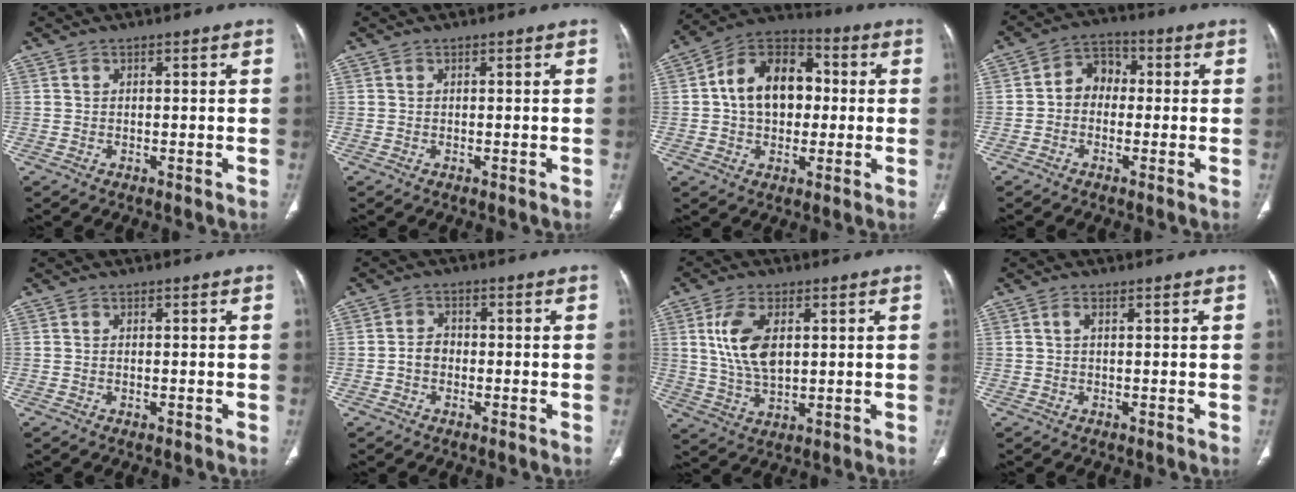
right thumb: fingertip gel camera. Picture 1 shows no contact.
{"total": 0.0}
{"total": 15.4, "force": [1.2, 10.8, 10.9], "torque": [-0.142, 0.028, 0.010]}
{"total": 6.3, "force": [-0.5, 5.2, 3.6], "torque": [-0.034, 0.027, -0.025]}
{"total": 0.0}
{"total": 3.0, "force": [-0.8, 2.4, 1.6], "torque": [-0.017, 0.012, -0.021]}
{"total": 9.9, "force": [2.4, 5.4, 8.0], "torque": [-0.155, -0.009, 0.051]}
{"total": 1.0, "force": [0.4, 0.4, 0.9], "torque": [-0.024, 0.005, 0.005]}